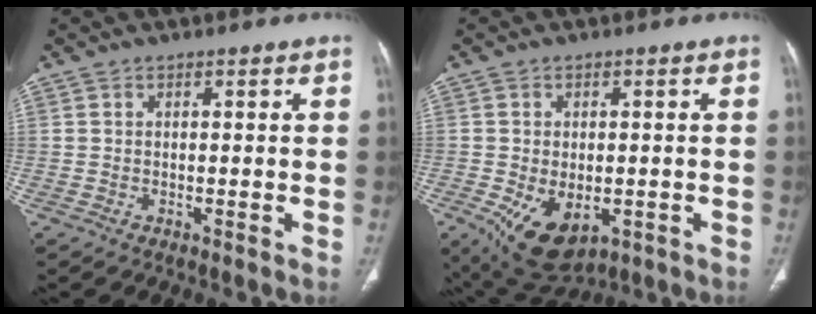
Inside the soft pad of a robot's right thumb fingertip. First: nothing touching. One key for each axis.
{"total": 10.5, "fx": -3.5, "fy": 6.3, "fz": 7.7, "tx": -0.120, "ty": -0.002, "tz": -0.037}